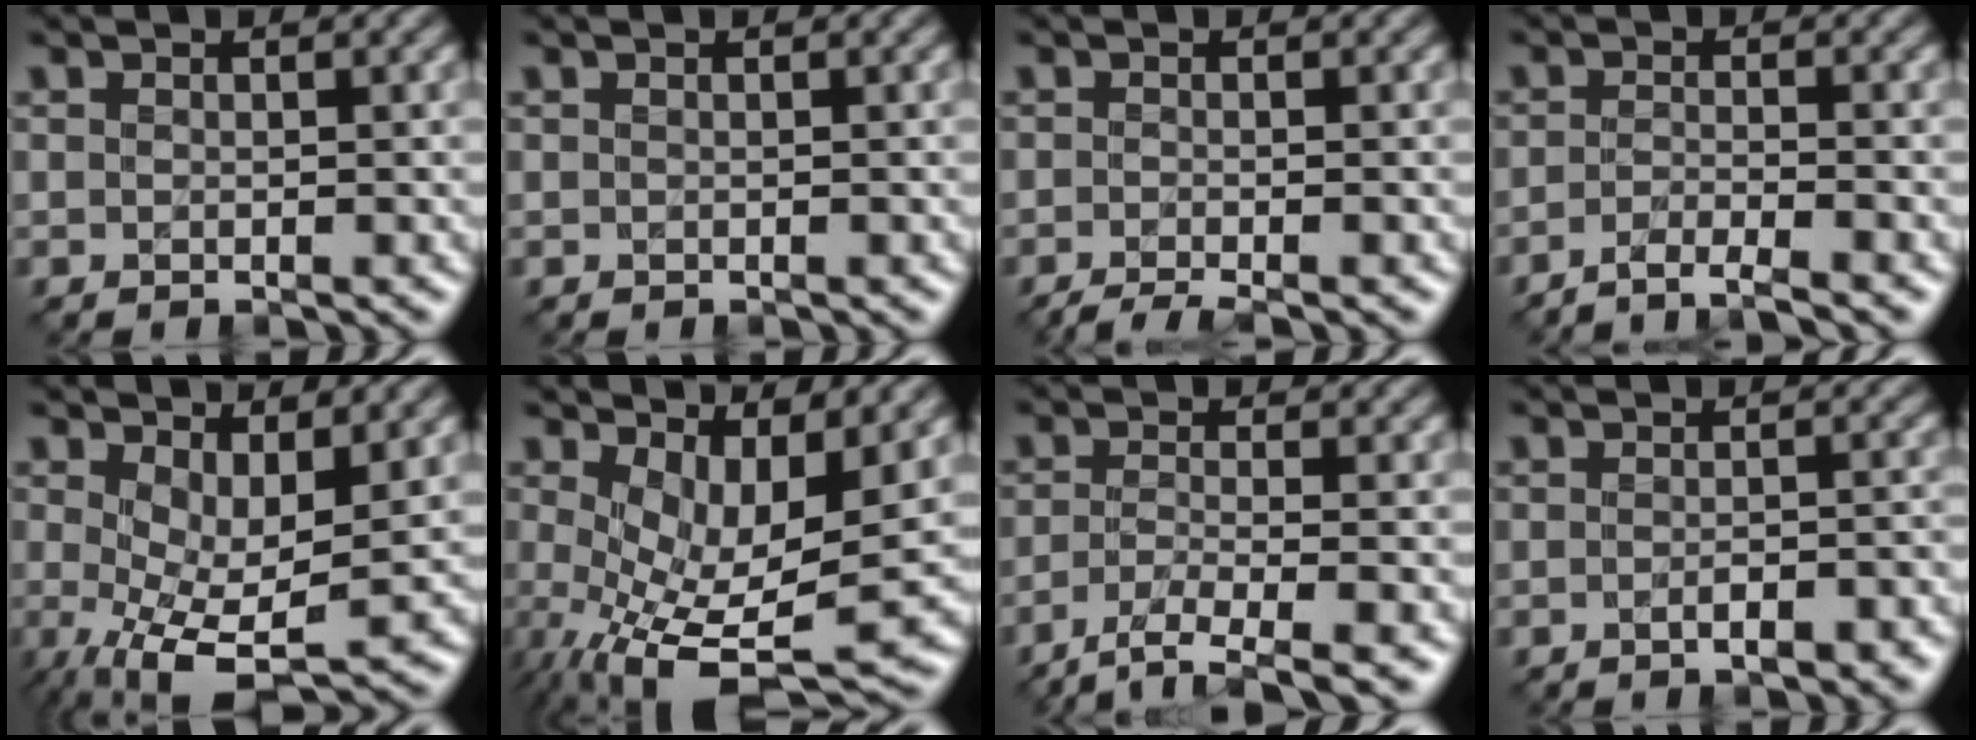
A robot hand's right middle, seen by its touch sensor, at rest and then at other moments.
{"total": 0.0}
{"total": 2.1, "force": [-1.5, 0.2, 1.4], "torque": [-0.023, -0.007, -0.036]}
{"total": 3.0, "force": [-2.3, 0.3, 1.9], "torque": [-0.026, 0.000, -0.056]}
{"total": 7.9, "force": [0.1, 3.5, 7.1], "torque": [-0.143, -0.018, 0.008]}
{"total": 9.4, "force": [-0.8, 3.9, 8.5], "torque": [-0.166, -0.032, 0.002]}
{"total": 4.2, "force": [-2.7, 0.7, 3.1], "torque": [-0.055, -0.007, -0.057]}
{"total": 3.0, "force": [-1.5, 0.9, 2.5], "torque": [-0.038, -0.003, -0.017]}